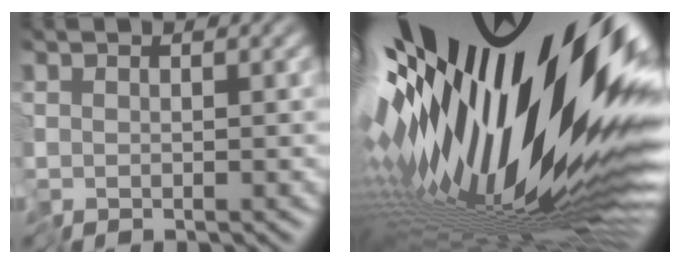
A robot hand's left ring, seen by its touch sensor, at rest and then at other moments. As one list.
[{"total": 20.9, "force": [3.0, 6.0, 19.8], "torque": [-0.319, -0.012, 0.034]}]